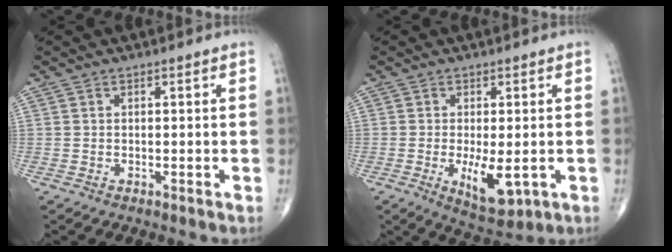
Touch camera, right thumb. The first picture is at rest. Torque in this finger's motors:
{"motor_torque": [2.35, 2.66, 0.75, -0.26, 0.26]}